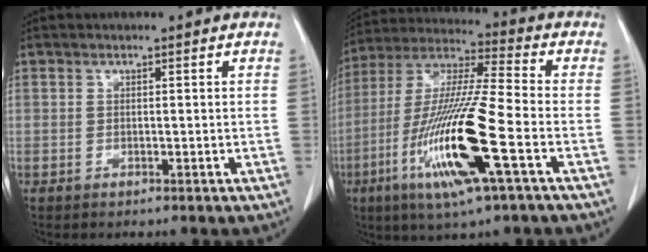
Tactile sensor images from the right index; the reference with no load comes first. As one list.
[{"total": 17.9, "force": [-6.2, 0.6, 16.8], "torque": [-0.352, -0.023, -0.118]}]